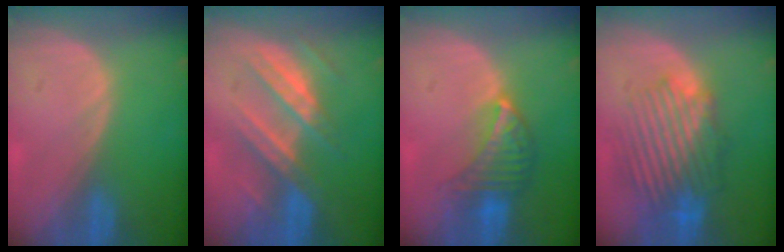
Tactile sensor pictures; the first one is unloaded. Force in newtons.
{"total": 7.3, "press": 7.3, "slide": 1.0}
{"total": 6.7, "press": 6.1, "slide": 2.8}
{"total": 9.9, "press": 9.1, "slide": 3.9}